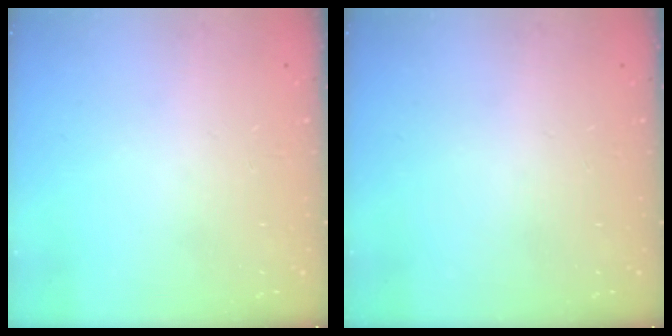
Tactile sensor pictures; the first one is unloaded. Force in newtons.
{"total": 0.0}